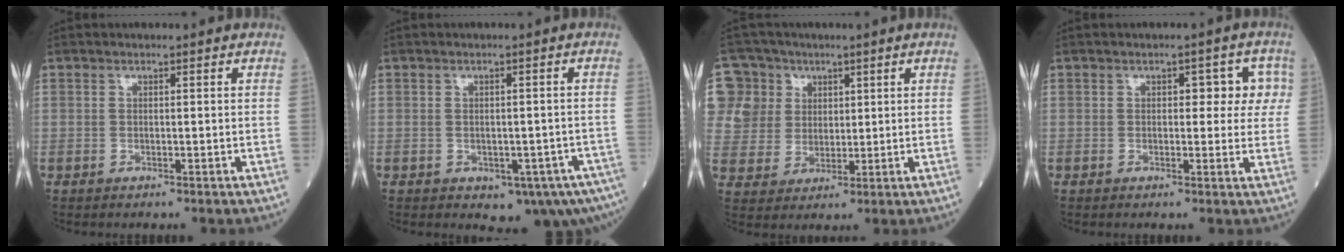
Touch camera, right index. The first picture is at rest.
{"total": 7.4, "force": [-4.6, 3.1, 4.8], "torque": [-0.038, 0.005, -0.056]}
{"total": 13.0, "force": [4.9, 11.9, 1.6], "torque": [-0.062, 0.044, 0.105]}
{"total": 4.9, "force": [1.2, 2.7, 3.9], "torque": [-0.029, 0.022, 0.010]}